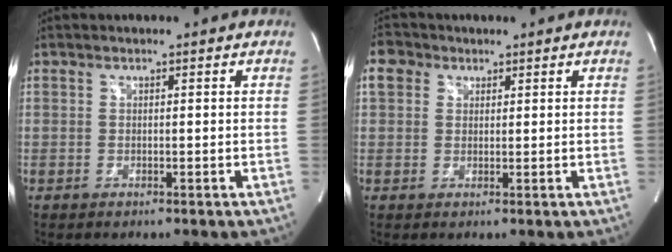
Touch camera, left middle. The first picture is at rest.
{"total": 3.7, "force": [1.7, 3.0, 1.2], "torque": [-0.028, 0.018, 0.034]}